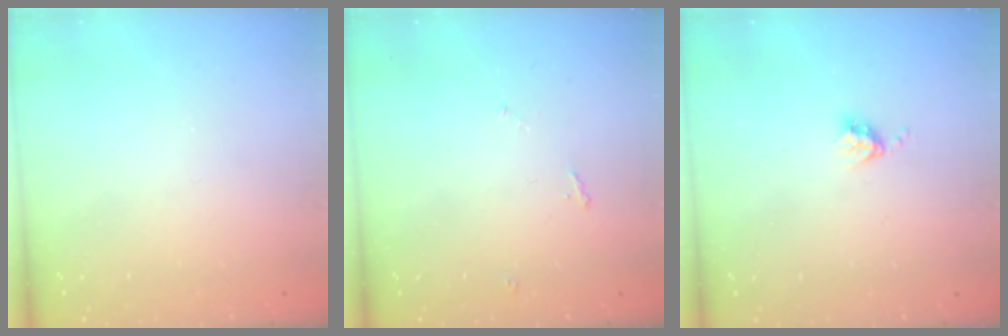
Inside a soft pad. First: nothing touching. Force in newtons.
{"total": 4.7, "press": 4.7, "slide": 0.6}
{"total": 3.8, "press": 3.8, "slide": 0.4}